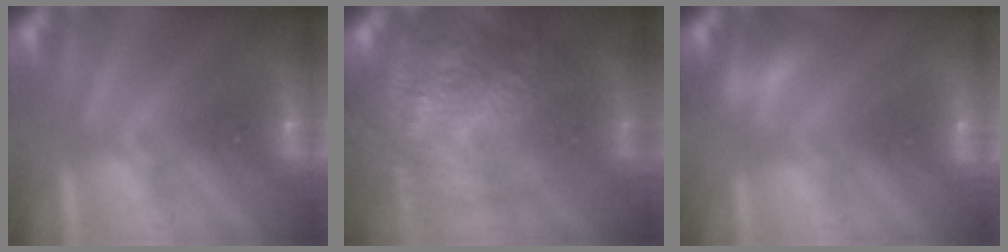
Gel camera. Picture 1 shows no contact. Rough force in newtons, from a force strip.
{"total": 11.3}
{"total": 2.8}